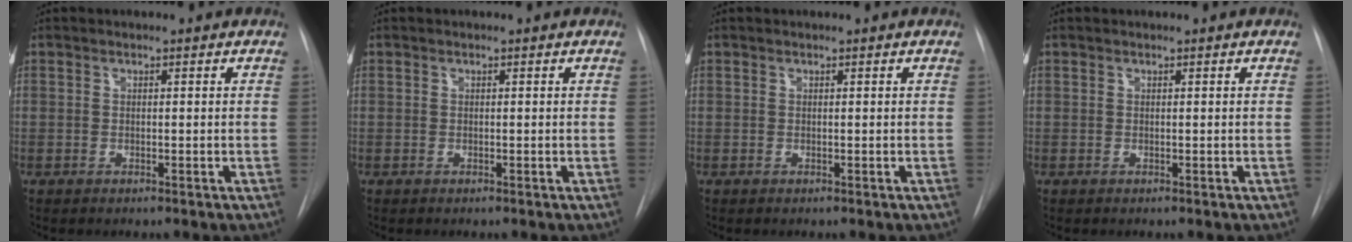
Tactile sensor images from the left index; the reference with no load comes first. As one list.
[{"total": 0.0}, {"total": 0.0}, {"total": 0.0}]